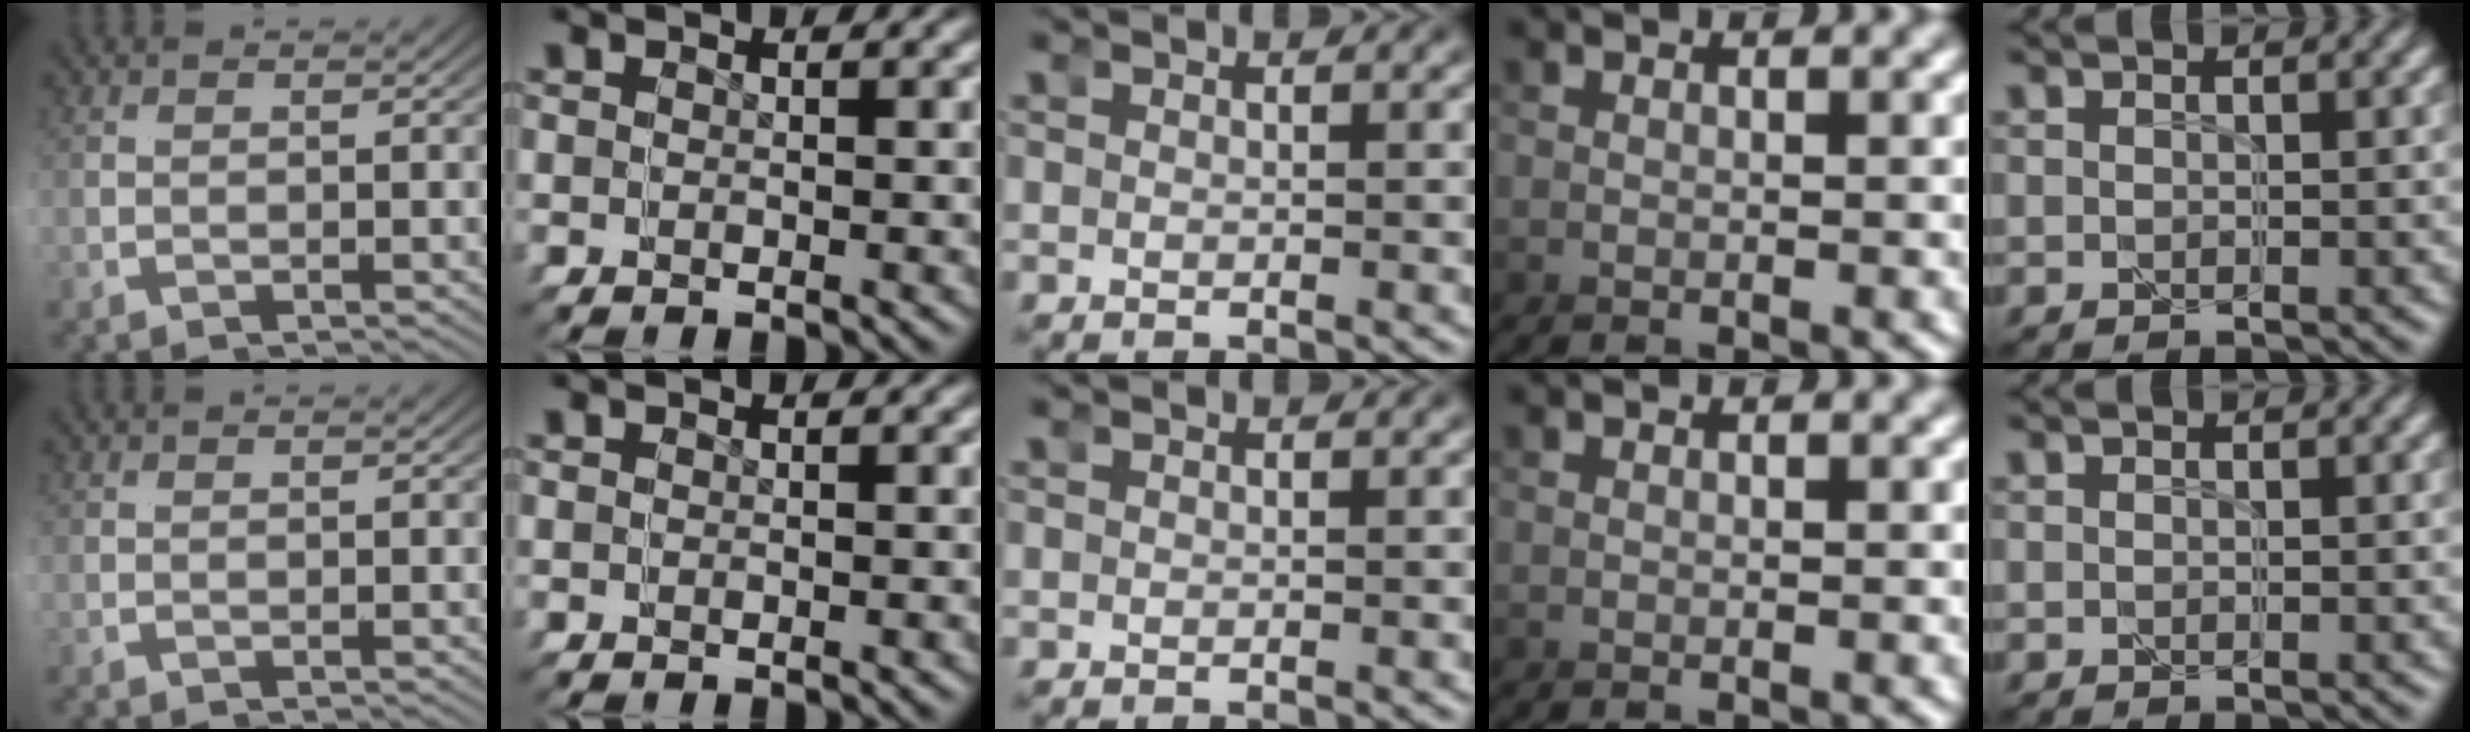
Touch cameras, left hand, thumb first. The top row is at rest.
{}